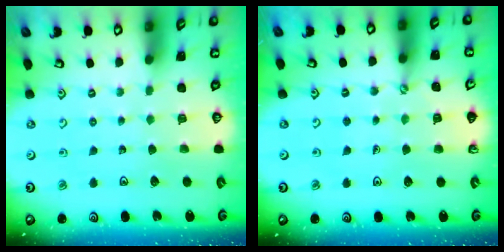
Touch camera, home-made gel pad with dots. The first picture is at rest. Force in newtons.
{"total": 2.4, "press": 2.4, "slide": 0.3}